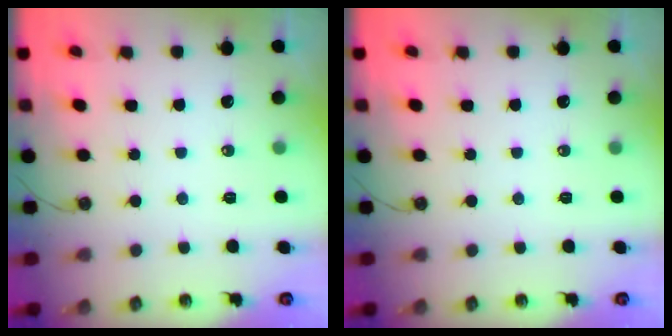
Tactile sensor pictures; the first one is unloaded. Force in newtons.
{"total": 0.0}